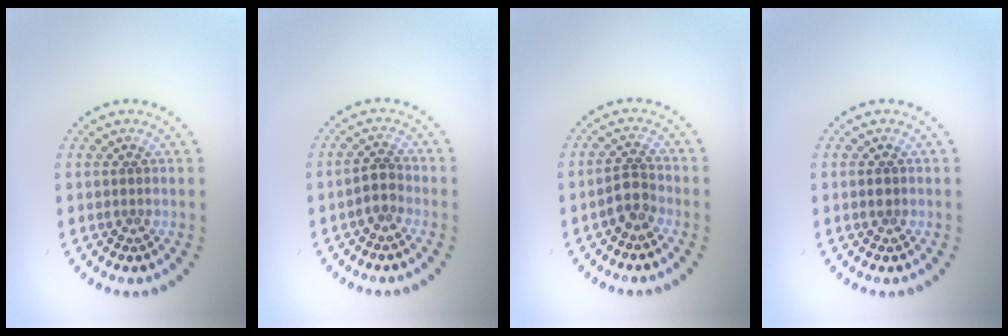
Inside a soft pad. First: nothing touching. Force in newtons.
{"total": 1.8, "press": 1.4, "slide": 1.1}
{"total": 2.1, "press": 1.7, "slide": 1.2}
{"total": 0.8, "press": 0.8, "slide": 0.1}